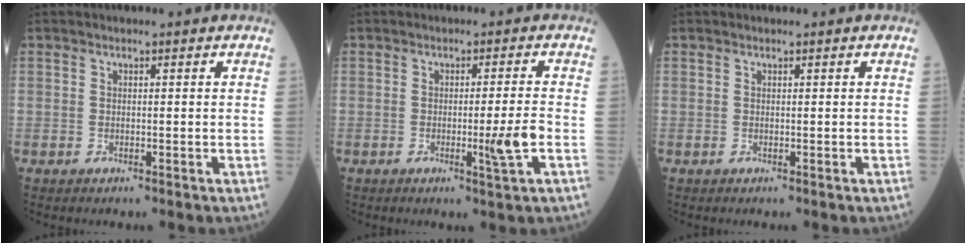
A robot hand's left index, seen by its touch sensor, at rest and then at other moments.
{"total": 4.5, "force": [-1.2, -0.9, 4.2], "torque": [-0.068, -0.010, -0.017]}
{"total": 0.0}